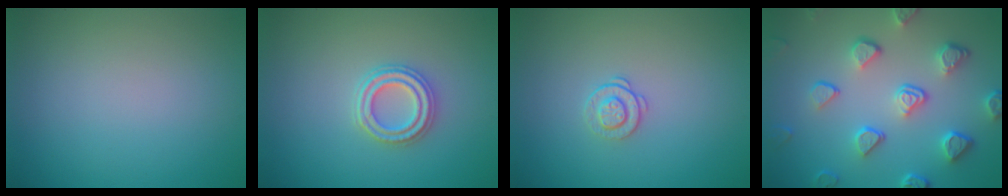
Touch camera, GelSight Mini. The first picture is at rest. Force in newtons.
{"total": 2.7, "press": 2.5, "slide": 0.9}
{"total": 1.4, "press": 0.9, "slide": 1.0}
{"total": 5.4, "press": 4.2, "slide": 3.4}